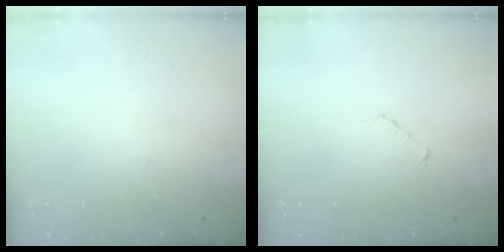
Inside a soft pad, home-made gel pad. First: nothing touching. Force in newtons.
{"total": 3.1, "press": 3.0, "slide": 0.3}